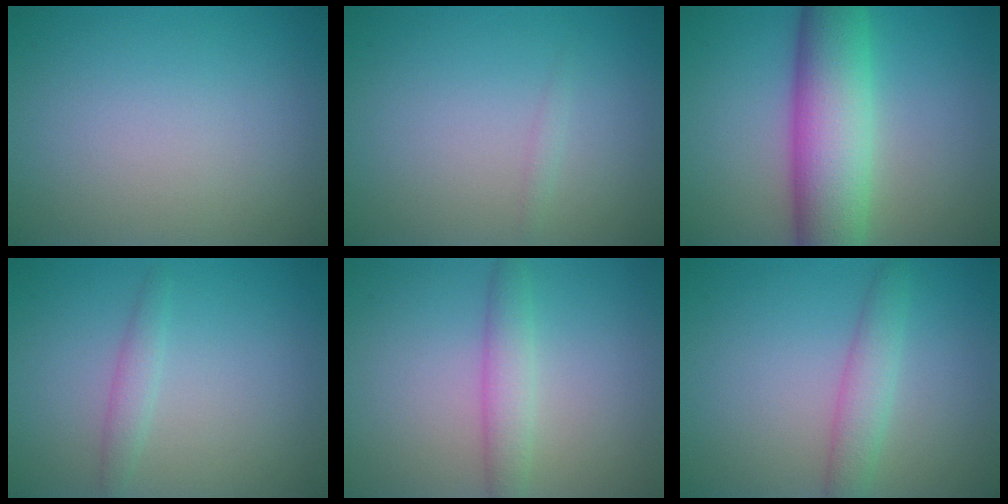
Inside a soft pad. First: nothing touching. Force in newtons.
{"total": 0.6, "press": 0.6, "slide": 0.0}
{"total": 9.4, "press": 9.4, "slide": 0.4}
{"total": 1.5, "press": 1.5, "slide": 0.0}
{"total": 2.6, "press": 2.6, "slide": 0.1}
{"total": 2.6, "press": 2.6, "slide": 0.1}